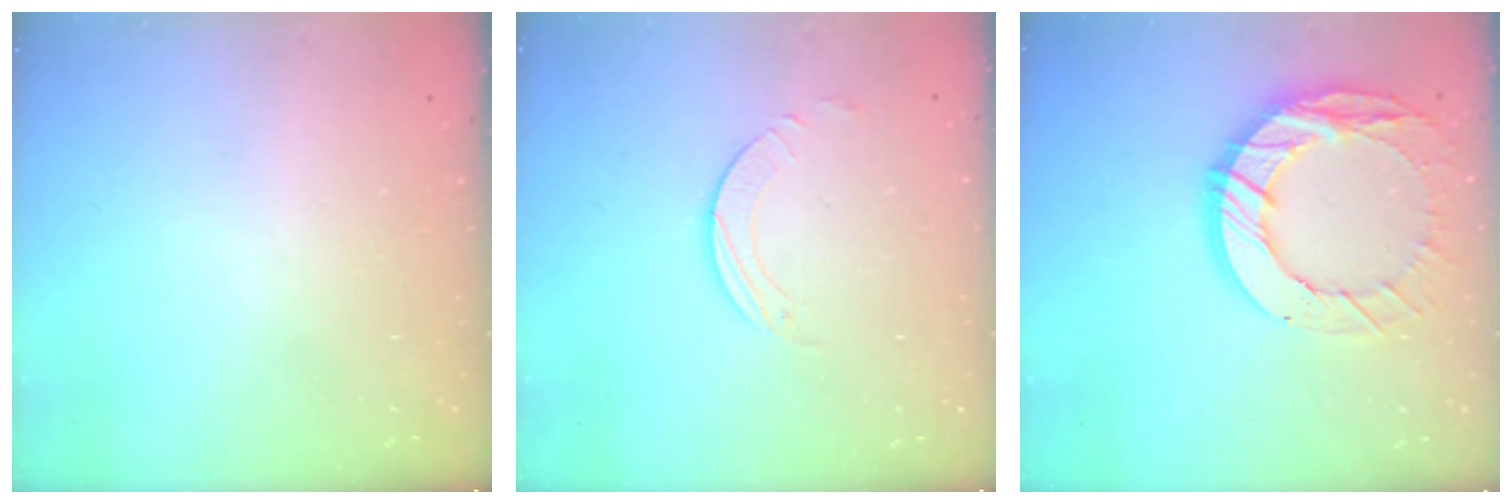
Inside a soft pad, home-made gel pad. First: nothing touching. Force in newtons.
{"total": 1.7, "press": 1.7, "slide": 0.2}
{"total": 16.6, "press": 16.6, "slide": 1.5}